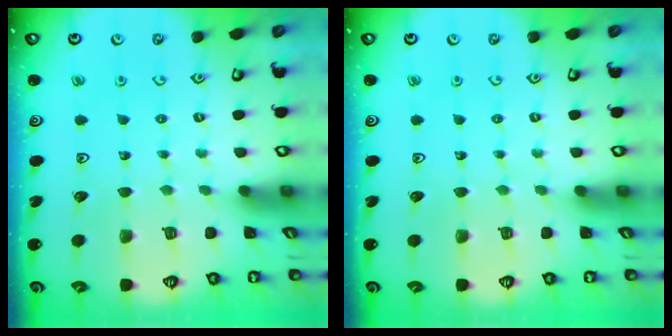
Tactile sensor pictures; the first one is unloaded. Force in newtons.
{"total": 0.0}